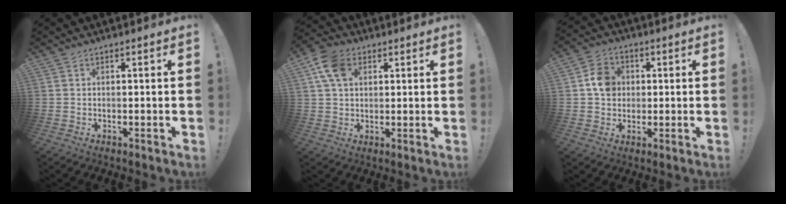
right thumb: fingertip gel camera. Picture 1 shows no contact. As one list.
[{"total": 10.8, "force": [4.2, 7.7, 6.4], "torque": [-0.114, -0.003, 0.082]}, {"total": 8.0, "force": [0.9, 7.0, 3.6], "torque": [-0.037, 0.010, 0.020]}]